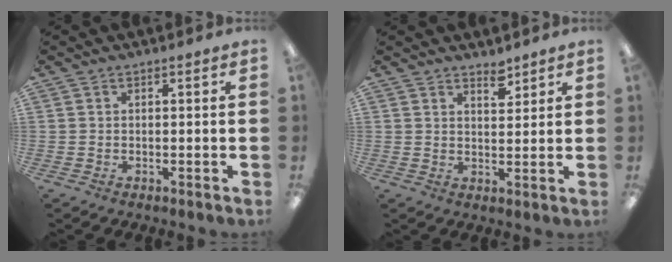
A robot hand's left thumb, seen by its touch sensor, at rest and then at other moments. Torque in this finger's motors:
{"motor_torque": [-0.31, -0.33, -0.23, -0.19, 0.11]}